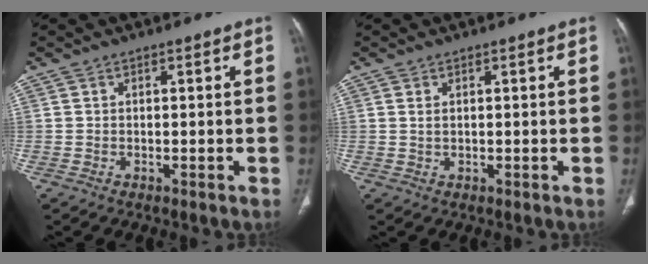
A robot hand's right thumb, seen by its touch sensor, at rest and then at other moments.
{"total": 1.0, "force": [0.5, 0.5, 0.8], "torque": [-0.019, 0.002, 0.015]}